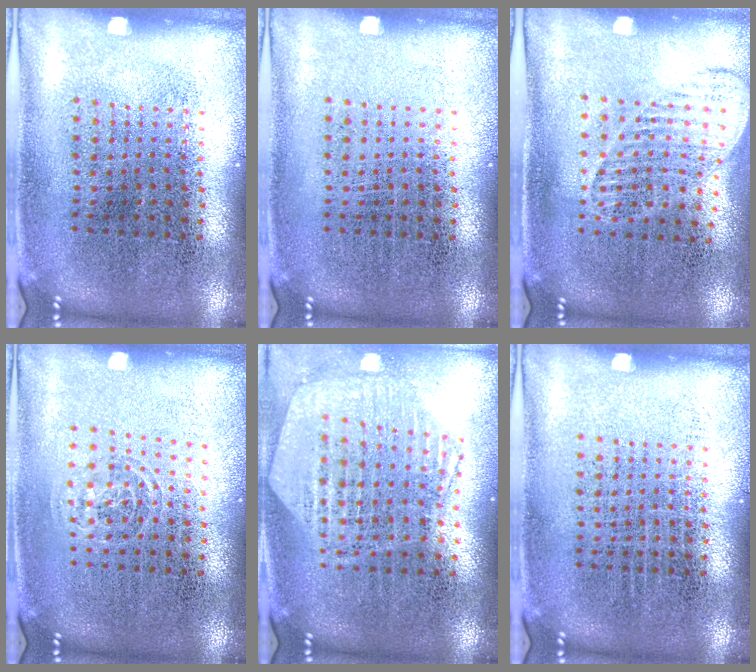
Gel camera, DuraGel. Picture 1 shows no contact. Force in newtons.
{"total": 0.0}
{"total": 1.3, "press": 1.2, "slide": 0.5}
{"total": 0.8, "press": 0.6, "slide": 0.6}
{"total": 1.2, "press": 1.2, "slide": 0.1}
{"total": 0.0}